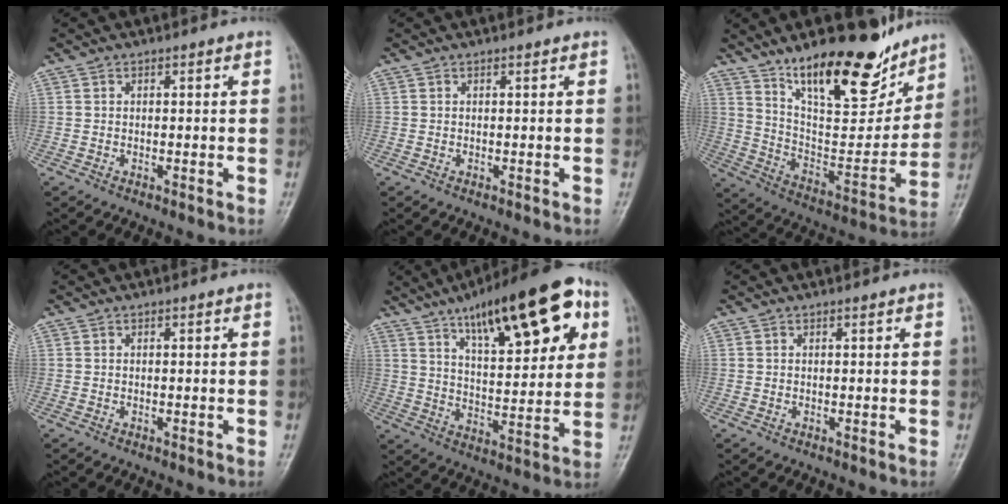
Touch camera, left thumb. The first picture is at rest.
{"total": 0.0}
{"total": 22.5, "force": [15.7, 7.9, 14.1], "torque": [-0.171, -0.088, 0.262]}
{"total": 0.0}
{"total": 23.3, "force": [11.4, 8.2, 18.6], "torque": [-0.241, -0.019, 0.176]}
{"total": 0.0}